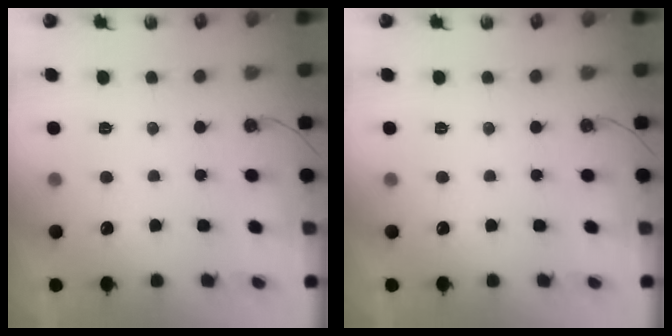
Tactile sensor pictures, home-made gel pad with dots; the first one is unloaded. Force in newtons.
{"total": 0.0}